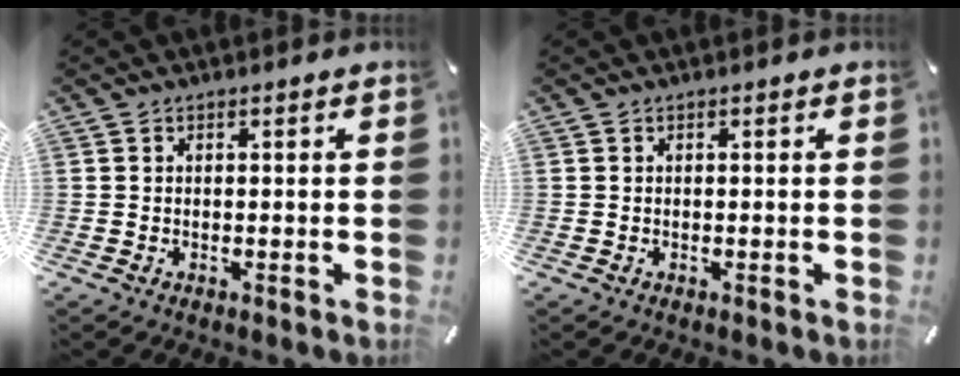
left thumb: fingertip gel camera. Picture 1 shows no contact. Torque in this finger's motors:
{"motor_torque": [-0.01, 0.00, 0.00, 0.02, 0.00]}